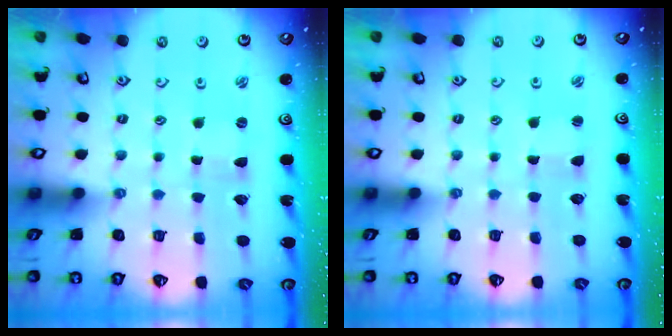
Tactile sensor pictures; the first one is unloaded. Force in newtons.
{"total": 1.1, "press": 1.0, "slide": 0.3}